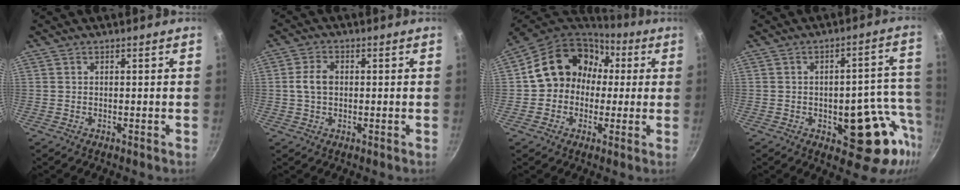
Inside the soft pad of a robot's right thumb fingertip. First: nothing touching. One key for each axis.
{"total": 4.4, "fx": 0.2, "fy": 3.0, "fz": 3.2, "tx": -0.058, "ty": 0.012, "tz": -0.001}
{"total": 16.4, "fx": 2.1, "fy": 13.9, "fz": 8.4, "tx": -0.103, "ty": 0.048, "tz": 0.023}
{"total": 16.0, "fx": -4.8, "fy": 7.6, "fz": 13.2, "tx": -0.092, "ty": 0.029, "tz": -0.061}